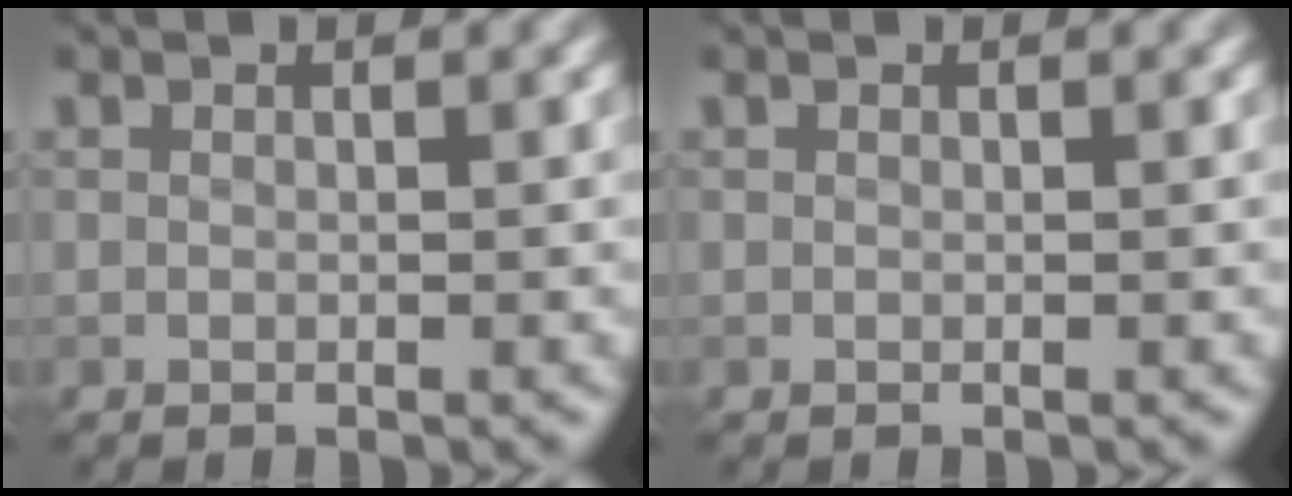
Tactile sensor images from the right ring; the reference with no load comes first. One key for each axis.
{"total": 0.0}